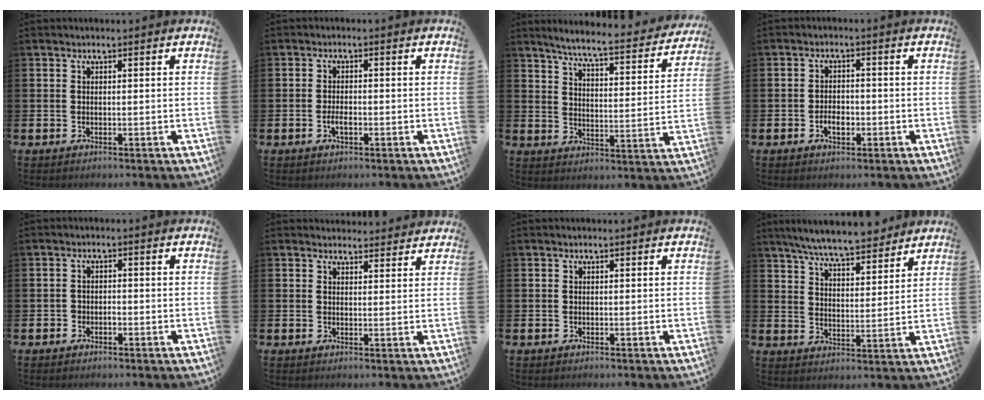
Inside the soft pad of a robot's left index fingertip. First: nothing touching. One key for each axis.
{"total": 1.8, "fx": -0.6, "fy": 0.8, "fz": 1.5, "tx": -0.026, "ty": -0.001, "tz": -0.011}
{"total": 6.4, "fx": 5.8, "fy": 0.2, "fz": 2.7, "tx": -0.069, "ty": -0.047, "tz": 0.091}
{"total": 2.5, "fx": -0.9, "fy": 1.6, "fz": 1.8, "tx": -0.023, "ty": -0.002, "tz": -0.019}
{"total": 0.7, "fx": -0.4, "fy": 0.6, "fz": 0.1, "tx": -0.008, "ty": 0.006, "tz": -0.009}
{"total": 2.8, "fx": 2.7, "fy": 0.6, "fz": -0.2, "tx": 0.010, "ty": -0.017, "tz": 0.047}
{"total": 0.0}
{"total": 7.6, "fx": 7.2, "fy": 0.9, "fz": 2.4, "tx": -0.067, "ty": -0.039, "tz": 0.128}